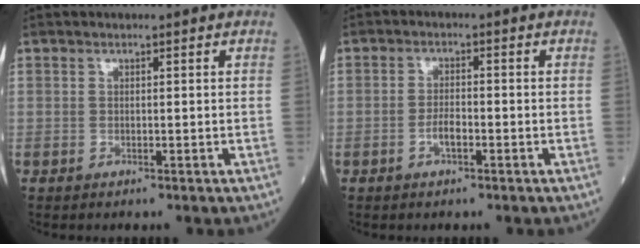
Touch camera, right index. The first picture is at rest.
{"total": 2.4, "force": [-1.1, 0.8, 2.0], "torque": [-0.039, 0.002, -0.021]}